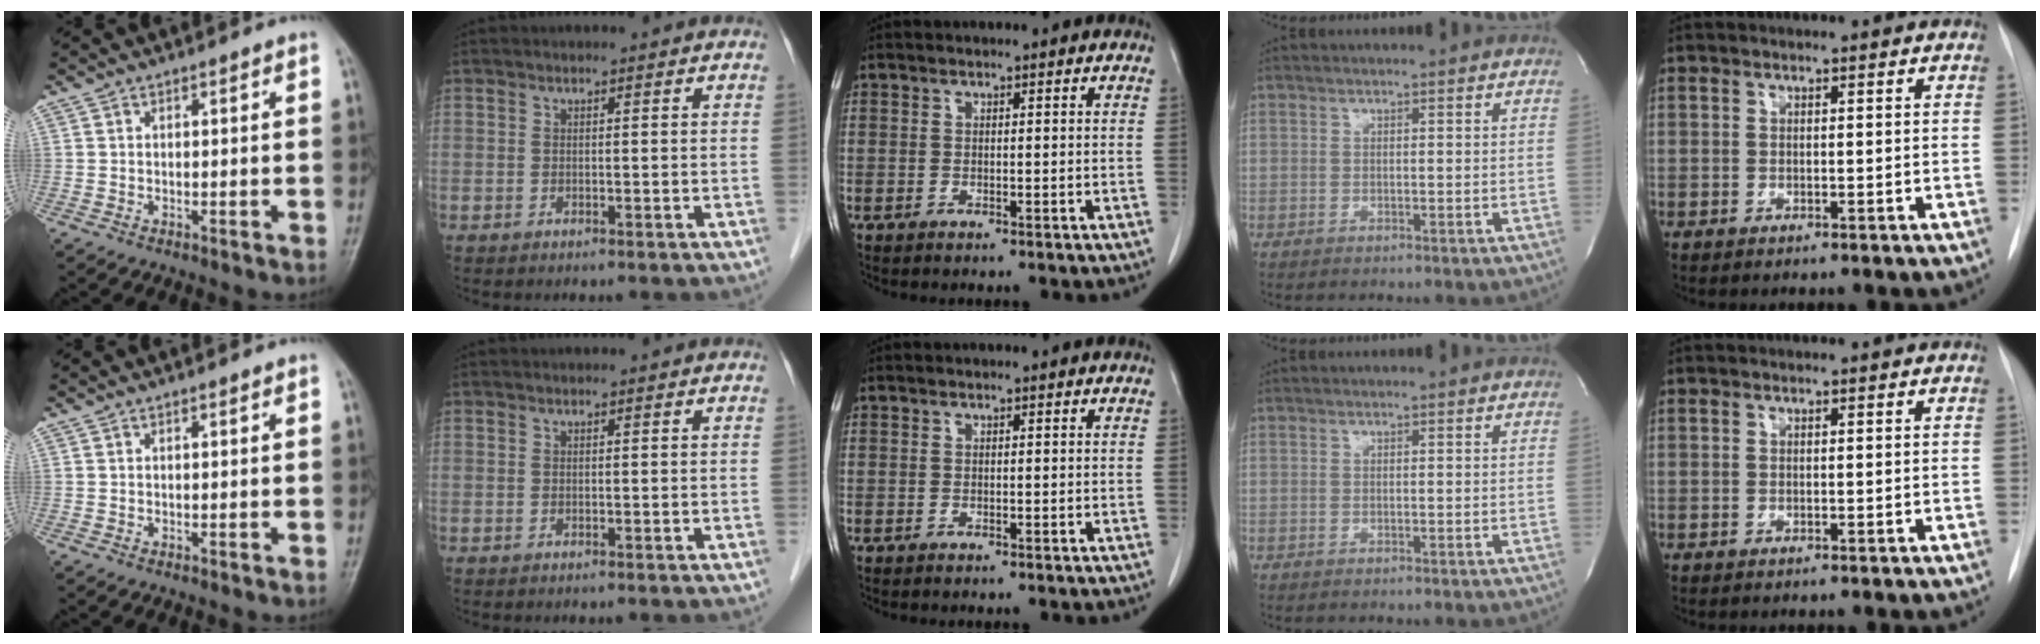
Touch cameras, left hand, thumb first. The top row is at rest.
{}